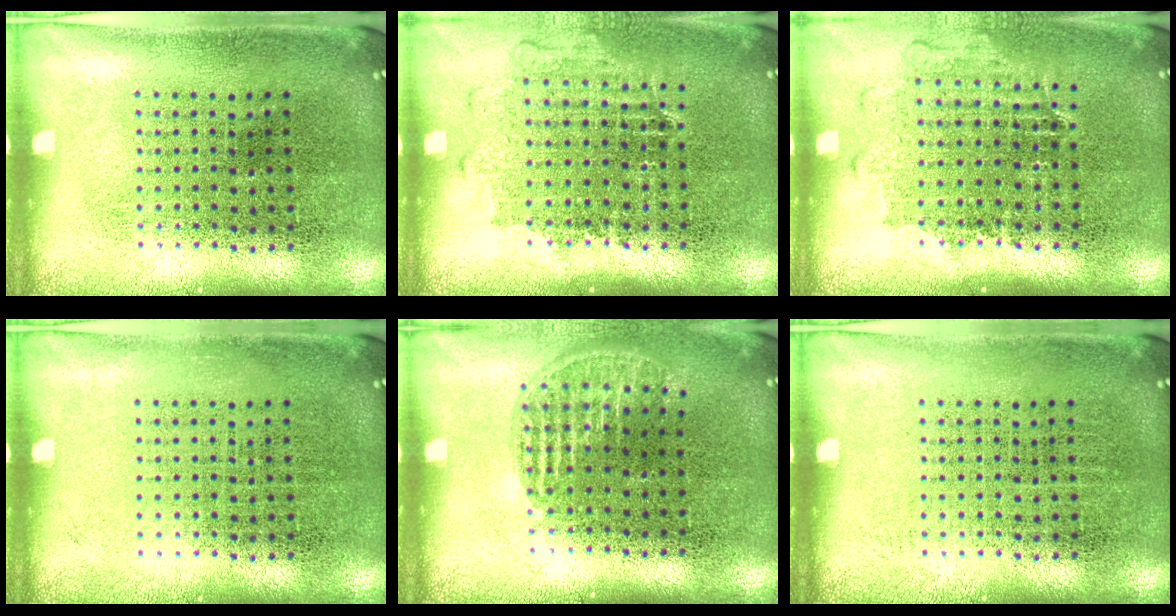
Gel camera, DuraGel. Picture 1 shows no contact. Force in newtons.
{"total": 1.1, "press": 1.0, "slide": 0.4}
{"total": 1.1, "press": 1.0, "slide": 0.4}
{"total": 0.0}
{"total": 1.2, "press": 1.0, "slide": 0.5}
{"total": 0.0}